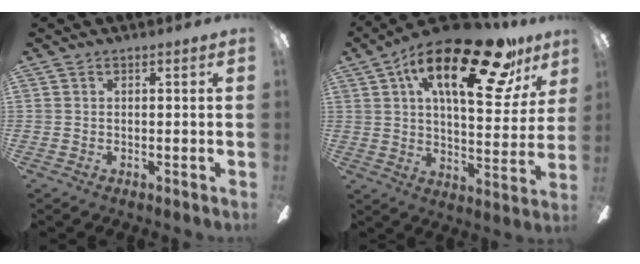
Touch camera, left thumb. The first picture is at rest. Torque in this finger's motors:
{"motor_torque": [0.55, 0.77, 1.68, -1.09, 0.57]}